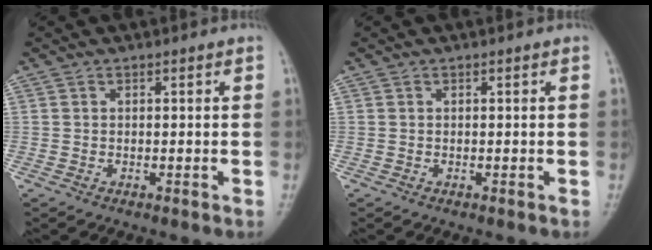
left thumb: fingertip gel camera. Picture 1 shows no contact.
{"total": 0.0}